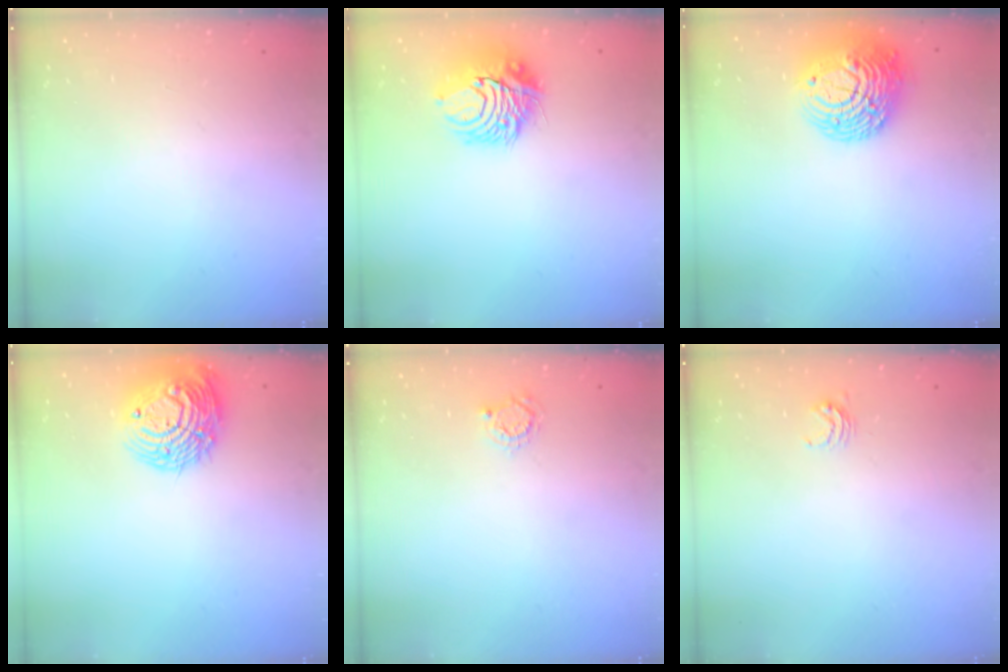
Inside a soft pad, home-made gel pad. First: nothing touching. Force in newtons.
{"total": 10.0, "press": 10.0, "slide": 0.2}
{"total": 13.9, "press": 13.8, "slide": 1.3}
{"total": 14.1, "press": 14.1, "slide": 1.3}
{"total": 2.5, "press": 2.5, "slide": 0.4}
{"total": 3.5, "press": 3.5, "slide": 0.4}